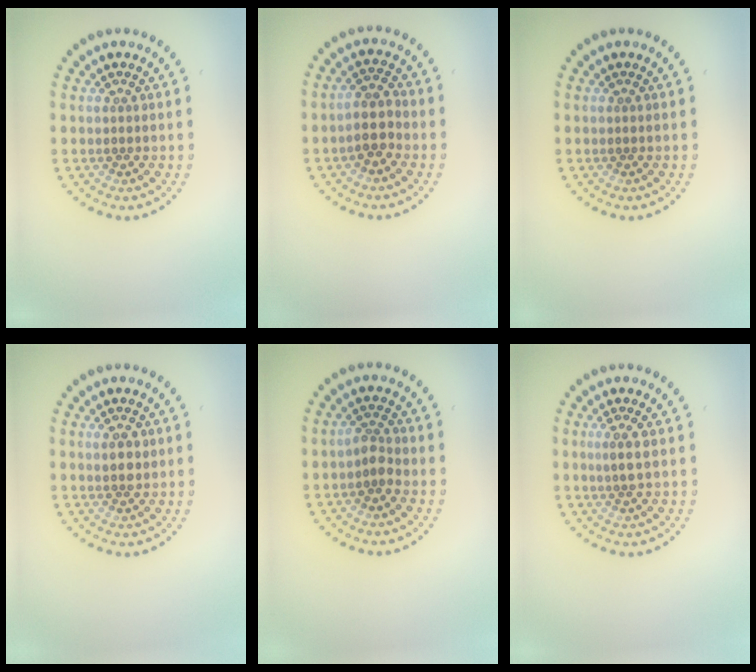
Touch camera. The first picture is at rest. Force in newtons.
{"total": 2.6, "press": 2.3, "slide": 1.2}
{"total": 0.0}
{"total": 1.6, "press": 1.5, "slide": 0.3}
{"total": 1.7, "press": 1.4, "slide": 0.9}
{"total": 1.4, "press": 1.2, "slide": 0.6}